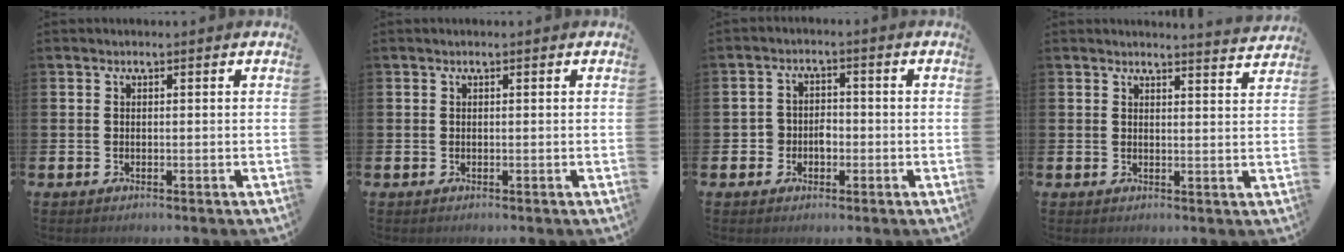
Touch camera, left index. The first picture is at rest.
{"total": 0.0}
{"total": 2.8, "force": [-1.1, 2.5, 0.7], "torque": [-0.018, 0.005, -0.028]}
{"total": 3.0, "force": [3.0, -0.3, -0.1], "torque": [0.016, -0.028, 0.050]}